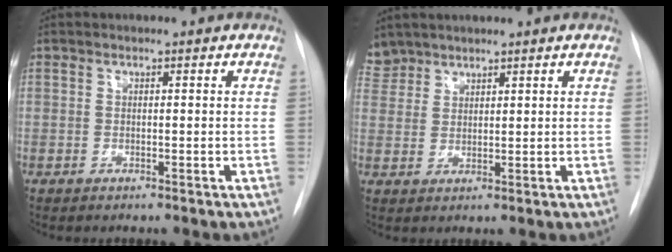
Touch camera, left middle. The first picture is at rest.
{"total": 4.5, "force": [3.9, 2.1, -0.1], "torque": [0.008, 0.011, 0.082]}